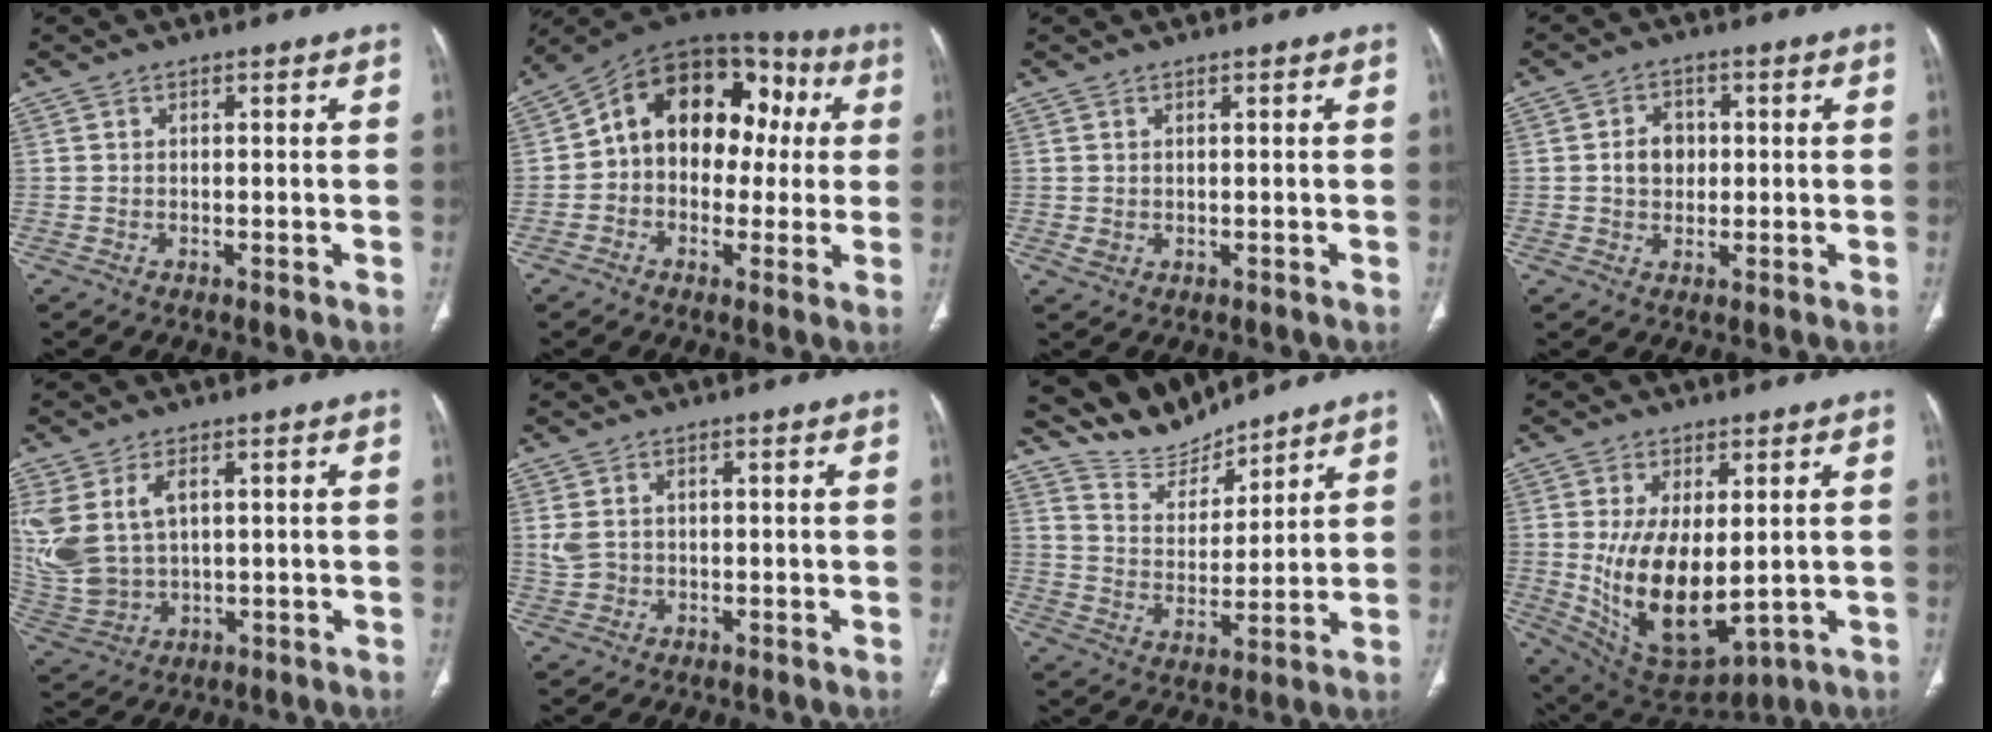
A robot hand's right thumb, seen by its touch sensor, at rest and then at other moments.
{"total": 18.3, "force": [2.0, 12.9, 12.9], "torque": [-0.146, 0.055, 0.020]}
{"total": 1.2, "force": [0.4, 0.9, 0.6], "torque": [-0.009, -0.005, 0.014]}
{"total": 5.0, "force": [0.4, 4.0, 2.9], "torque": [-0.030, 0.005, 0.004]}
{"total": 13.2, "force": [3.6, 8.5, 9.5], "torque": [-0.222, -0.008, 0.093]}
{"total": 2.9, "force": [0.6, 2.2, 1.7], "torque": [-0.040, 0.004, 0.019]}
{"total": 8.9, "force": [8.6, 2.2, 0.5], "torque": [0.005, -0.058, 0.180]}
{"total": 15.4, "force": [-0.4, 7.8, 13.3], "torque": [-0.228, -0.023, 0.025]}